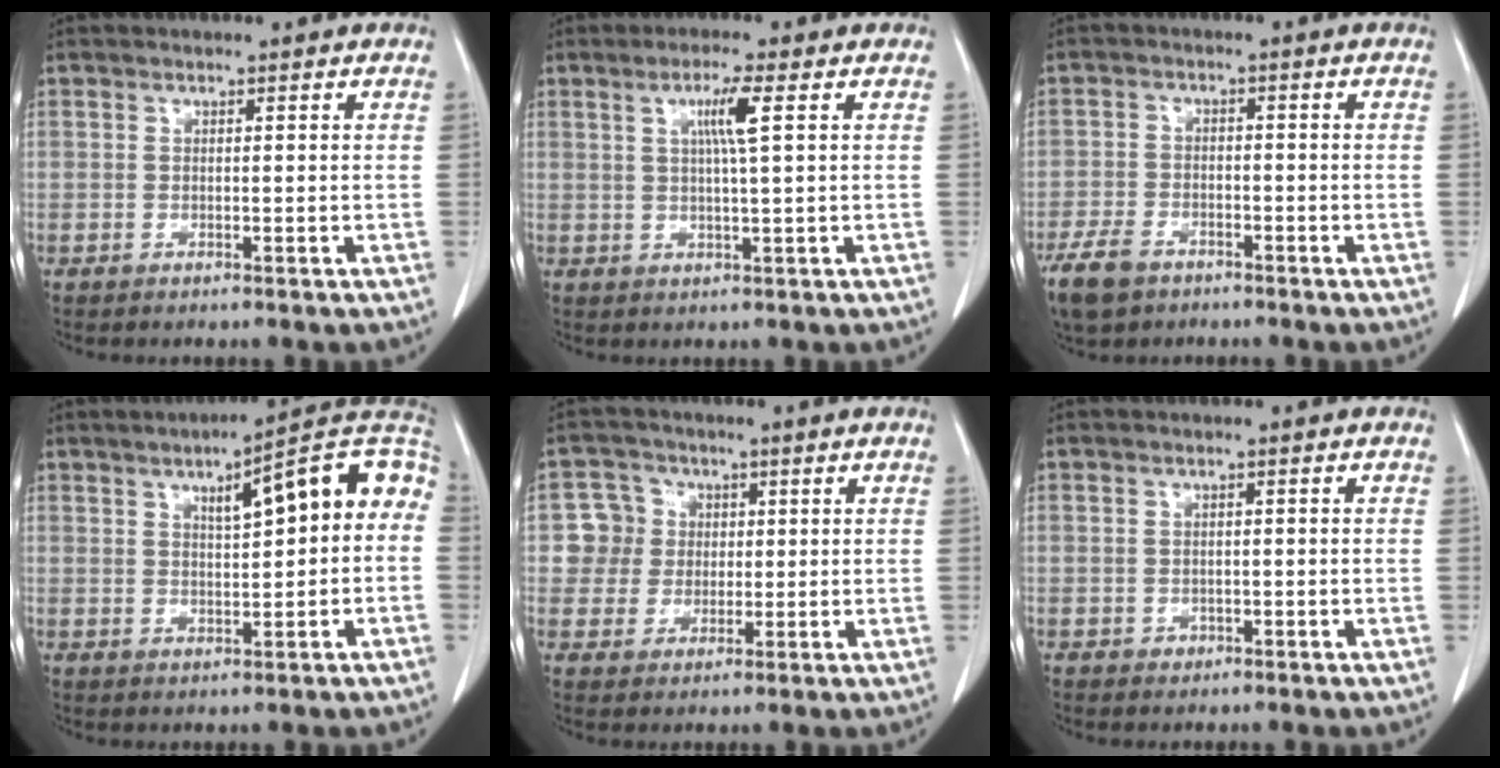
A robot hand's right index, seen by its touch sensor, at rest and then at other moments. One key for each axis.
{"total": 4.4, "fx": 1.4, "fy": -0.6, "fz": 4.2, "tx": -0.077, "ty": -0.001, "tz": 0.024}
{"total": 6.2, "fx": -4.2, "fy": 3.4, "fz": 2.9, "tx": -0.064, "ty": -0.005, "tz": -0.073}
{"total": 12.8, "fx": 2.9, "fy": 2.9, "fz": 12.1, "tx": -0.160, "ty": 0.039, "tz": 0.032}
{"total": 5.6, "fx": 0.8, "fy": 5.5, "fz": 0.3, "tx": 0.002, "ty": 0.018, "tz": 0.016}
{"total": 1.1, "fx": -0.4, "fy": 0.9, "fz": 0.2, "tx": -0.002, "ty": 0.004, "tz": -0.004}